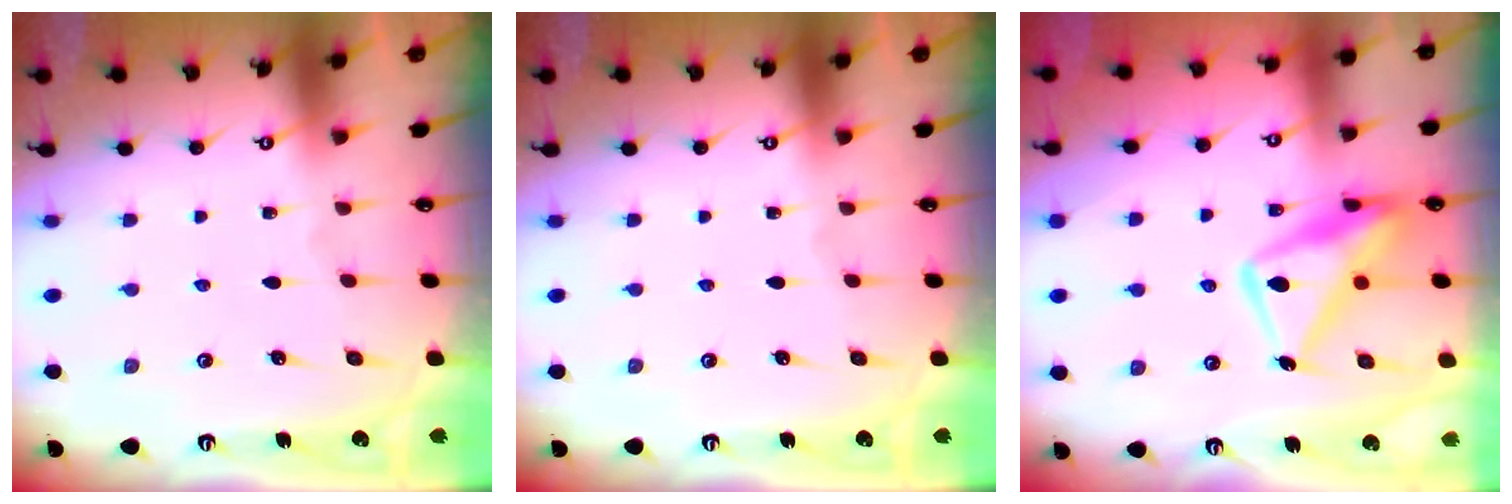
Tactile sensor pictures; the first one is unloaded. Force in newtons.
{"total": 0.0}
{"total": 15.6, "press": 15.5, "slide": 1.3}